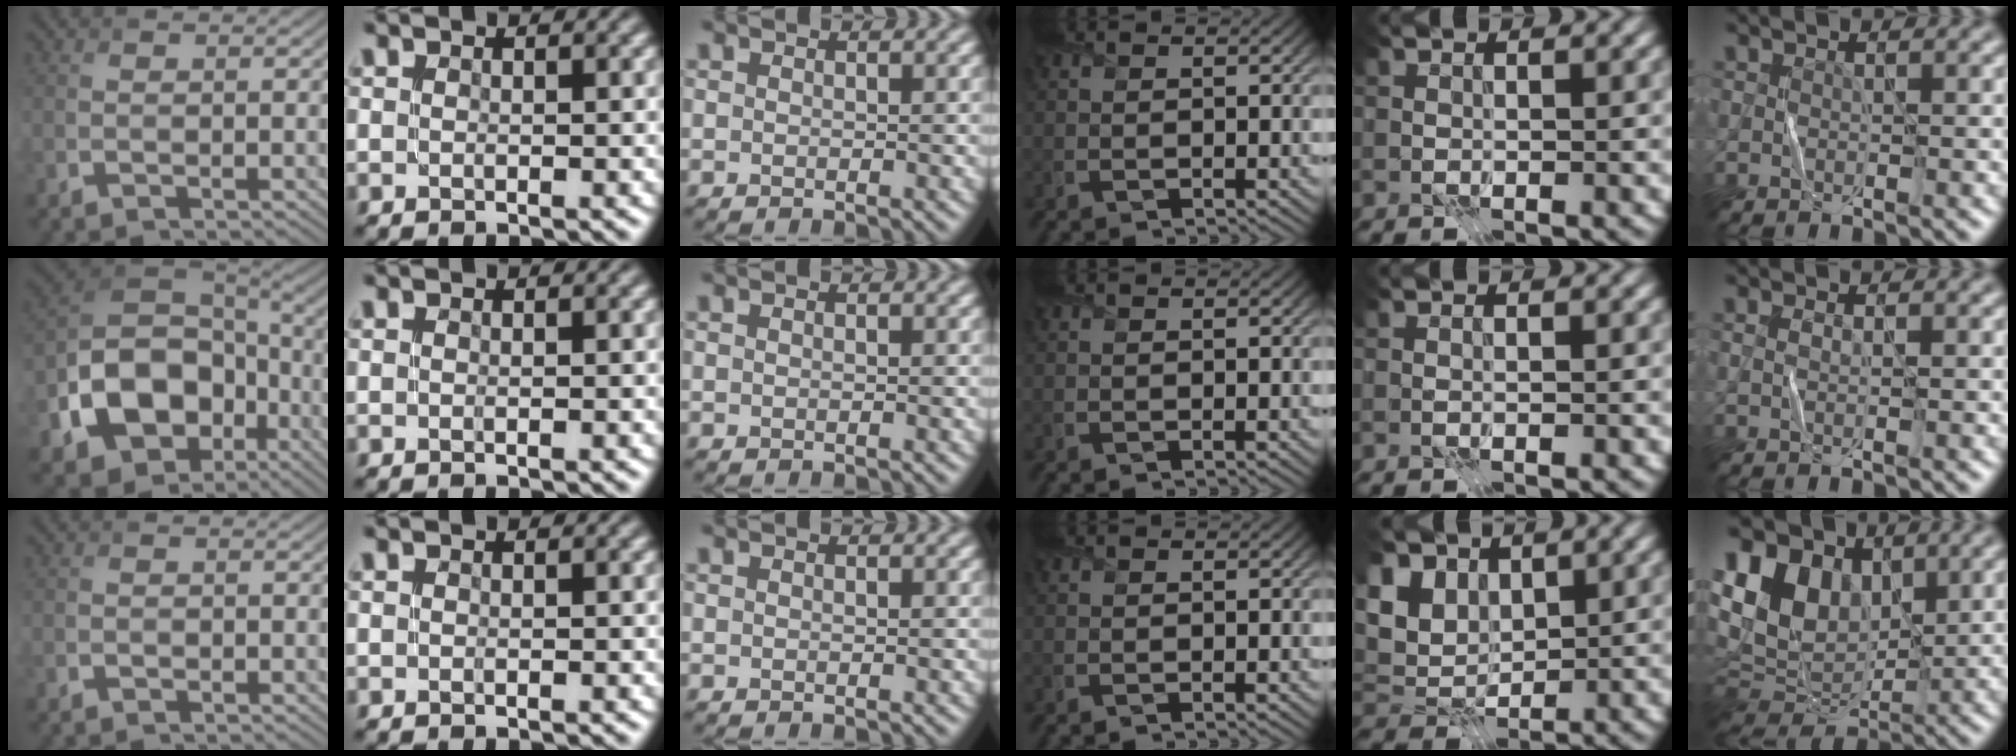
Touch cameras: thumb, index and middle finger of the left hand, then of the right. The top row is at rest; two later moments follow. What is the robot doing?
{"motion": "fold", "object": "shorts"}